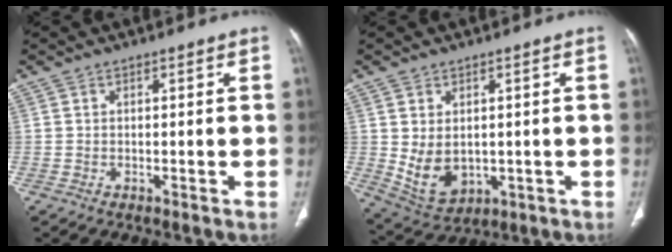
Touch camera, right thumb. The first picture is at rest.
{"total": 8.0, "force": [0.0, 5.6, 5.7], "torque": [-0.091, -0.011, 0.026]}